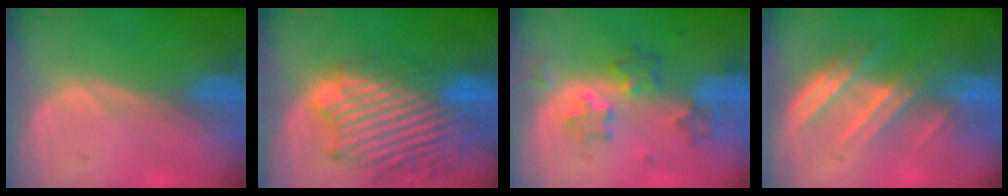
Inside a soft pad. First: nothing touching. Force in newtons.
{"total": 13.7, "press": 11.7, "slide": 7.0}
{"total": 6.2, "press": 5.8, "slide": 2.1}
{"total": 7.2, "press": 6.5, "slide": 3.0}